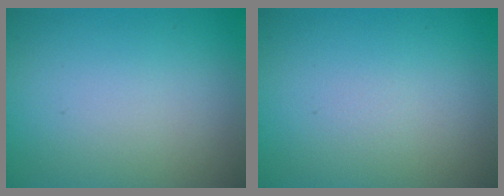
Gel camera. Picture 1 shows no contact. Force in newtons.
{"total": 0.0}